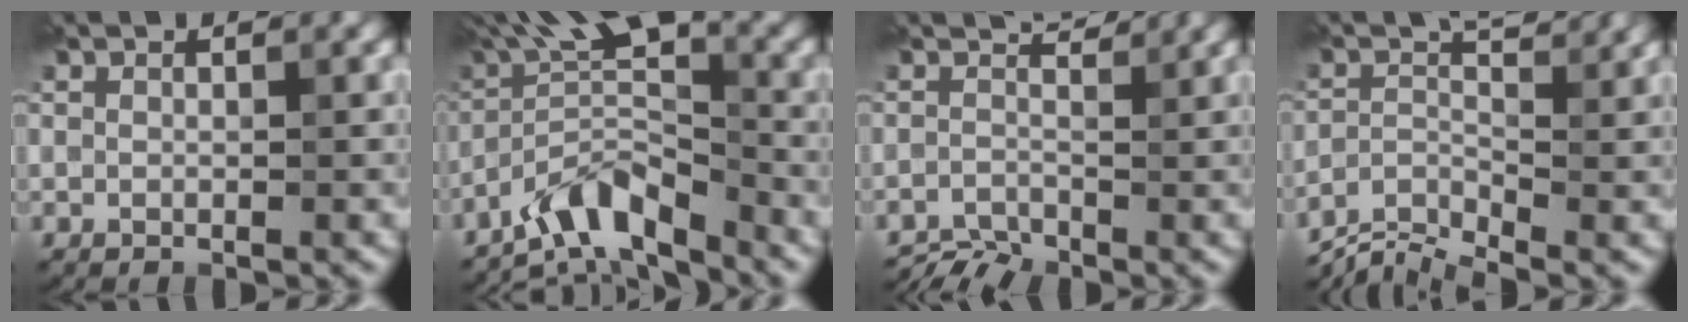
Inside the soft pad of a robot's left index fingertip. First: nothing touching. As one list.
[{"total": 7.4, "force": [-4.9, 1.8, 5.2], "torque": [-0.086, 0.015, -0.104]}, {"total": 2.4, "force": [-1.7, 0.9, 1.5], "torque": [-0.029, 0.005, -0.040]}, {"total": 3.8, "force": [-2.9, 1.0, 2.2], "torque": [-0.047, -0.004, -0.068]}]